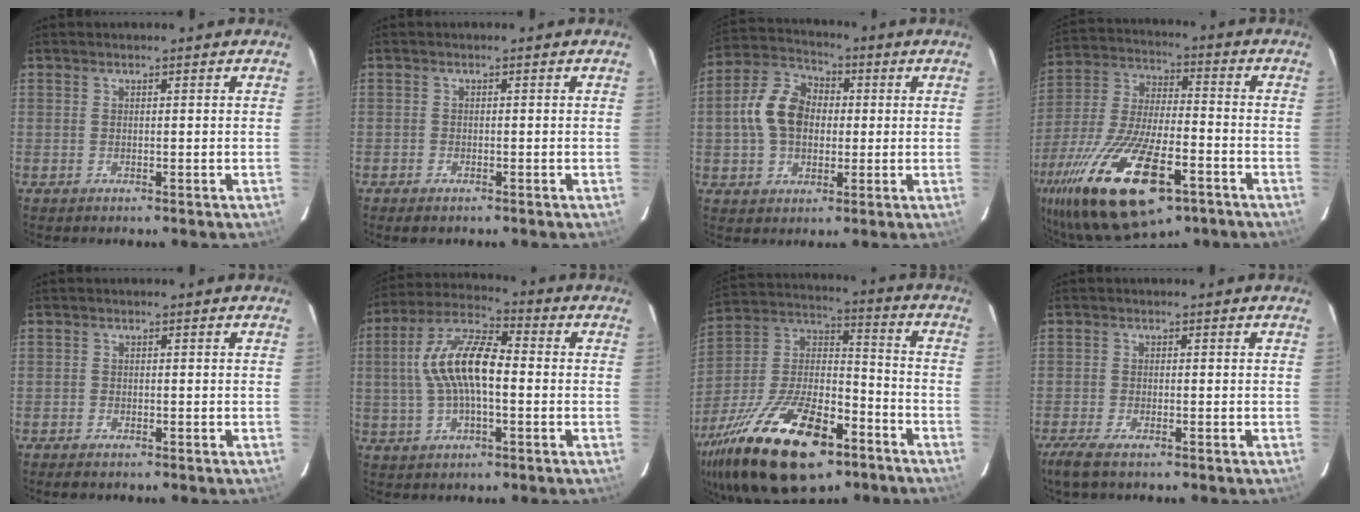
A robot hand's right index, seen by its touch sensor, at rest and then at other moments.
{"total": 1.6, "force": [-1.2, 0.9, 0.5], "torque": [-0.015, -0.004, -0.024]}
{"total": 11.5, "force": [0.4, 8.5, 7.7], "torque": [-0.166, 0.031, 0.005]}
{"total": 27.7, "force": [-14.7, 11.2, 20.7], "torque": [-0.438, -0.058, -0.247]}
{"total": 1.8, "force": [-1.5, 0.8, 0.5], "torque": [-0.018, -0.004, -0.028]}
{"total": 12.7, "force": [-0.2, 5.0, 11.7], "torque": [-0.237, 0.020, -0.007]}
{"total": 28.0, "force": [-15.9, 12.4, 19.4], "torque": [-0.383, -0.019, -0.263]}
{"total": 4.7, "force": [-3.5, 1.2, 3.0], "torque": [-0.078, -0.015, -0.069]}